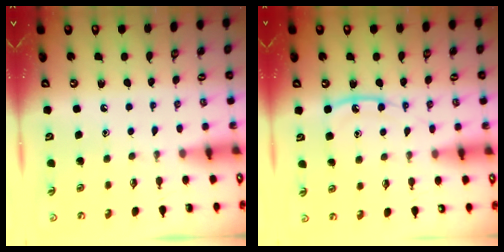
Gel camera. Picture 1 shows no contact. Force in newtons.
{"total": 9.9, "press": 9.8, "slide": 0.8}